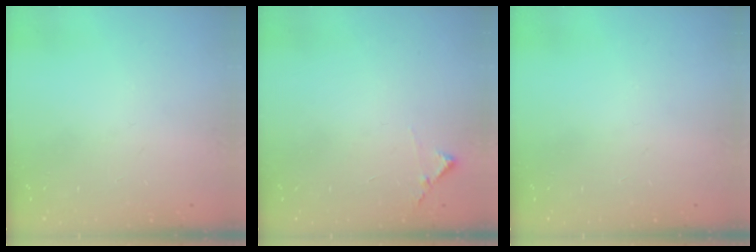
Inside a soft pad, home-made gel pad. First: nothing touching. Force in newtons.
{"total": 5.5, "press": 5.5, "slide": 0.4}
{"total": 0.0}